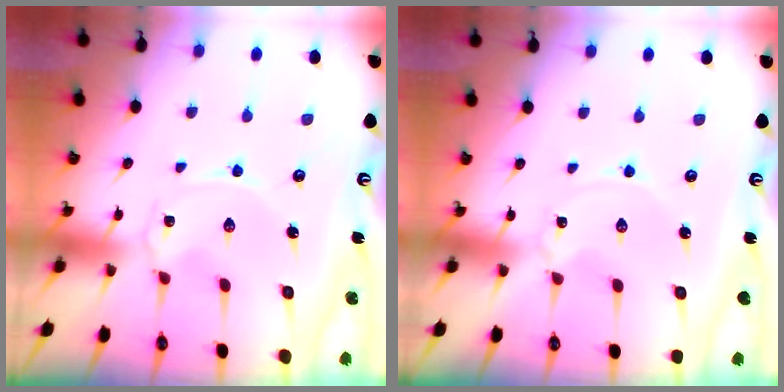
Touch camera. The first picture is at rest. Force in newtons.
{"total": 0.0}